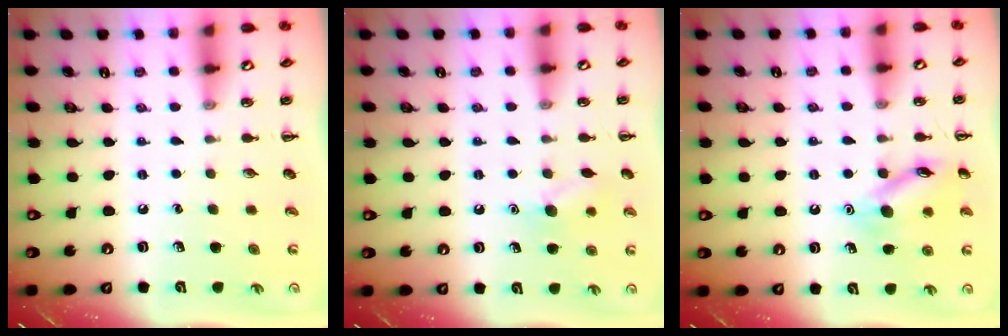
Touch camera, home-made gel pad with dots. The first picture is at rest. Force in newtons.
{"total": 7.8, "press": 7.8, "slide": 1.2}
{"total": 12.7, "press": 12.7, "slide": 0.7}